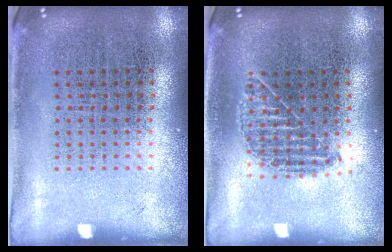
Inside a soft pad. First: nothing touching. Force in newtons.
{"total": 1.0, "press": 0.9, "slide": 0.3}